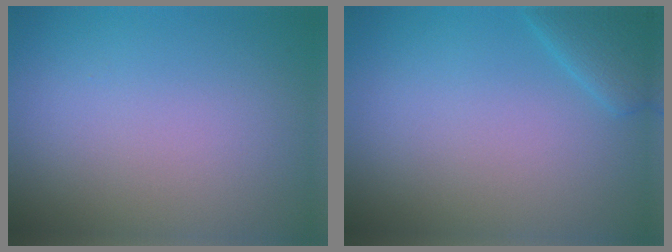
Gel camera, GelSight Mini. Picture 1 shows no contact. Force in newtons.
{"total": 2.3, "press": 2.3, "slide": 0.2}